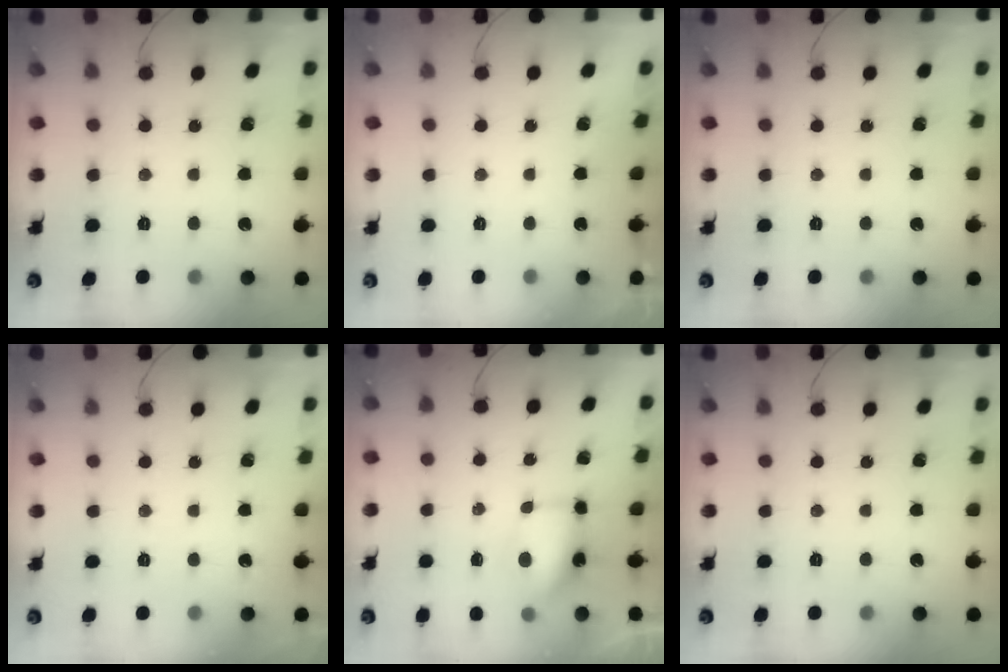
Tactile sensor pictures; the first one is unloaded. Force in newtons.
{"total": 1.8, "press": 0.1, "slide": 1.8}
{"total": 0.0}
{"total": 7.1, "press": 1.6, "slide": 6.9}
{"total": 7.1, "press": 7.1, "slide": 0.5}
{"total": 0.0}